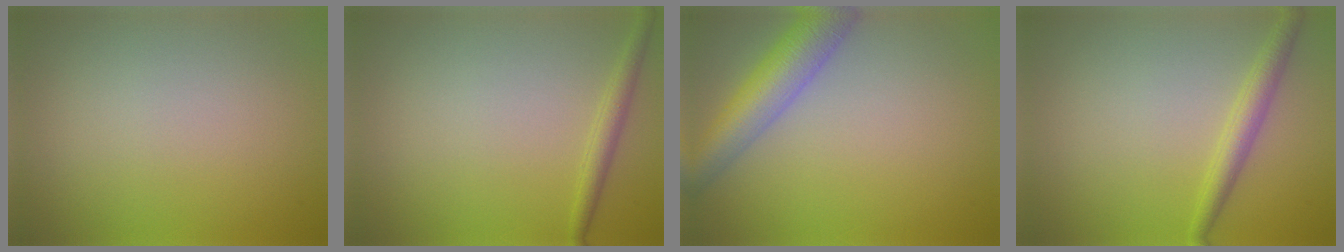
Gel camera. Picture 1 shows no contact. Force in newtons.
{"total": 1.6, "press": 1.6, "slide": 0.0}
{"total": 5.7, "press": 5.7, "slide": 0.2}
{"total": 2.4, "press": 2.4, "slide": 0.1}